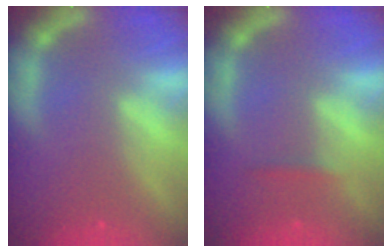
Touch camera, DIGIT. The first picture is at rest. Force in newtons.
{"total": 0.9}